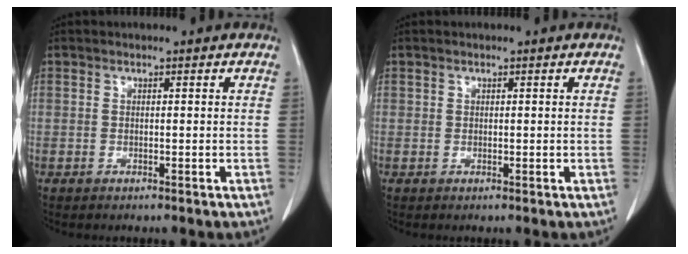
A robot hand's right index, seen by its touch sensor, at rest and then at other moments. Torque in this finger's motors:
{"motor_torque": [-0.15, 0.20, 0.06, 0.00]}